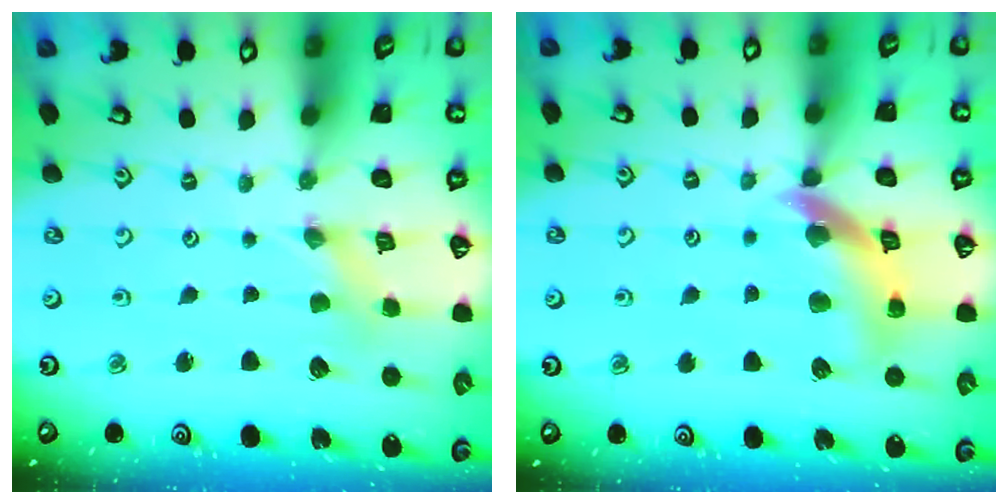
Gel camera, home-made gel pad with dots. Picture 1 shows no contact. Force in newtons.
{"total": 13.2, "press": 13.1, "slide": 1.8}